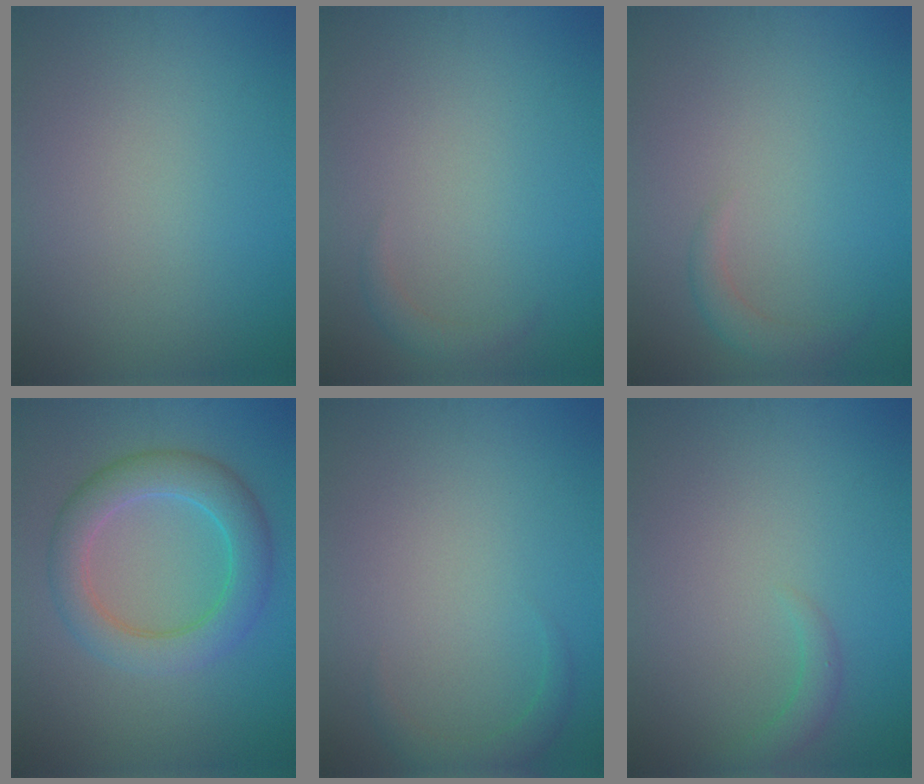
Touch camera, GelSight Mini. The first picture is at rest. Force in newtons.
{"total": 1.2, "press": 1.2, "slide": 0.2}
{"total": 1.5, "press": 1.5, "slide": 0.1}
{"total": 5.6, "press": 5.6, "slide": 0.1}
{"total": 1.5, "press": 1.5, "slide": 0.2}
{"total": 1.4, "press": 1.4, "slide": 0.2}